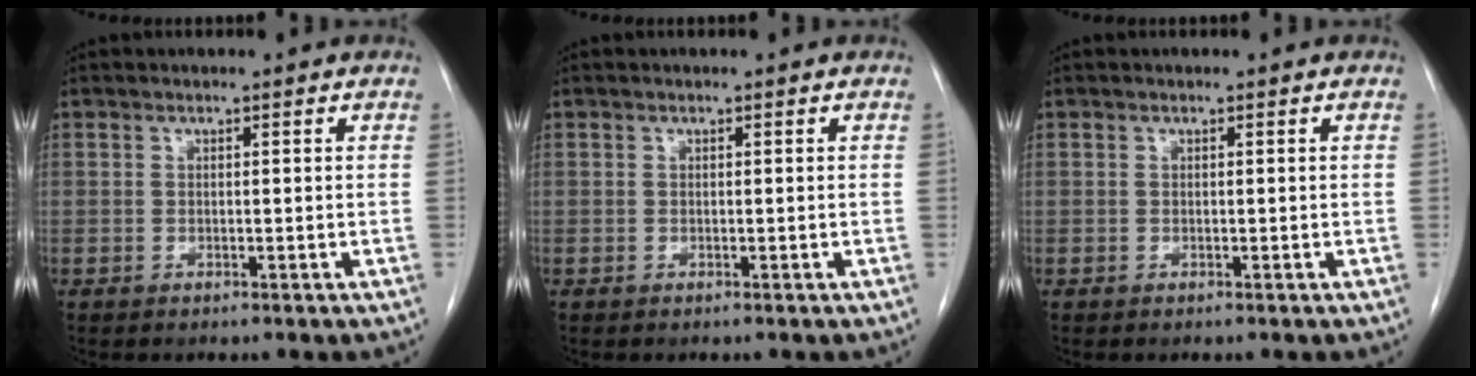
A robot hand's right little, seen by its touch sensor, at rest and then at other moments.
{"total": 0.0}
{"total": 0.0}